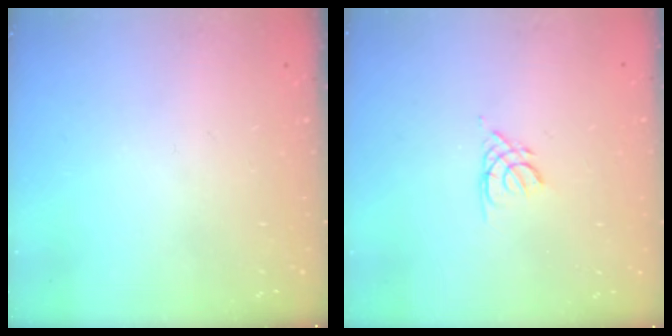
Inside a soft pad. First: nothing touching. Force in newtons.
{"total": 2.1, "press": 2.0, "slide": 0.4}